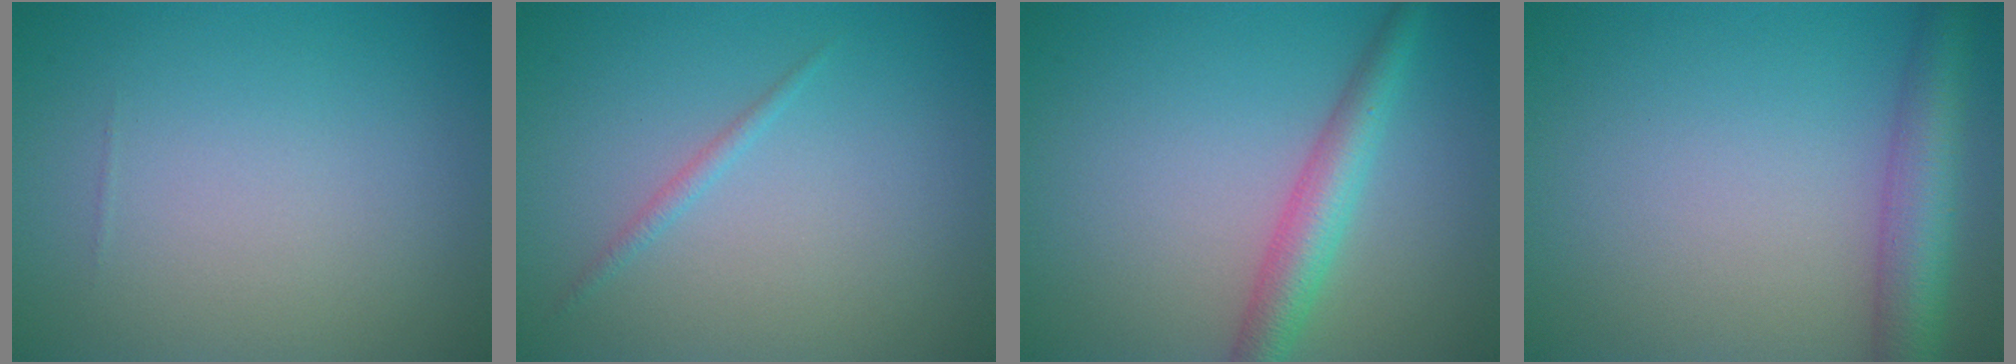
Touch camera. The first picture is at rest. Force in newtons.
{"total": 0.8, "press": 0.8, "slide": 0.1}
{"total": 3.7, "press": 3.7, "slide": 0.1}
{"total": 5.0, "press": 5.0, "slide": 0.2}